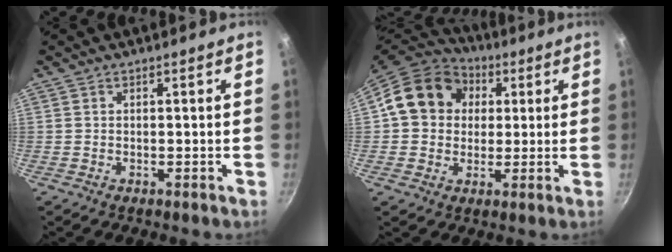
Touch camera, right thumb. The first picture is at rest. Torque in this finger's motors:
{"motor_torque": [-0.47, 2.03, 0.72, -0.61, 0.12]}